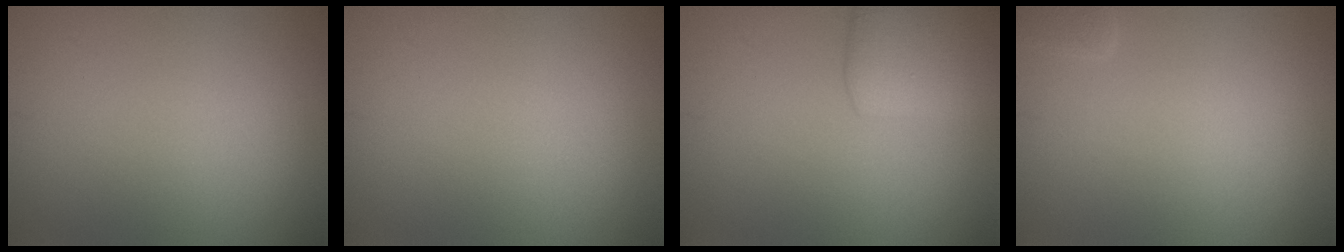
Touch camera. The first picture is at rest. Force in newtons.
{"total": 0.0}
{"total": 4.1, "press": 4.1, "slide": 0.1}
{"total": 0.7, "press": 0.7, "slide": 0.1}